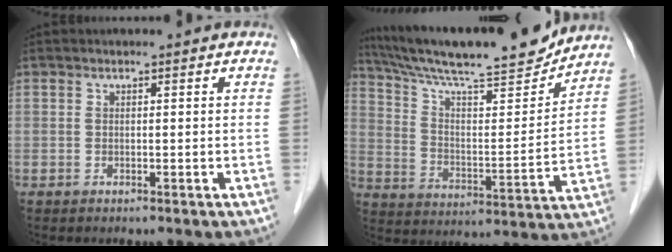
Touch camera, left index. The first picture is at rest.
{"total": 20.2, "force": [18.2, 1.9, 8.5], "torque": [-0.148, -0.007, 0.284]}